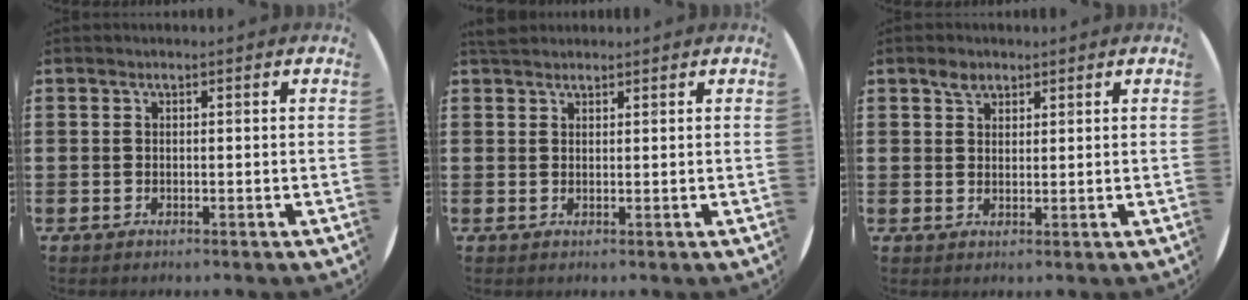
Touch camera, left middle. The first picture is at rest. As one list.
[{"total": 1.6, "force": [1.5, 0.5, 0.3], "torque": [-0.009, 0.006, 0.029]}, {"total": 2.2, "force": [1.7, 1.3, 0.6], "torque": [-0.005, 0.001, 0.030]}]